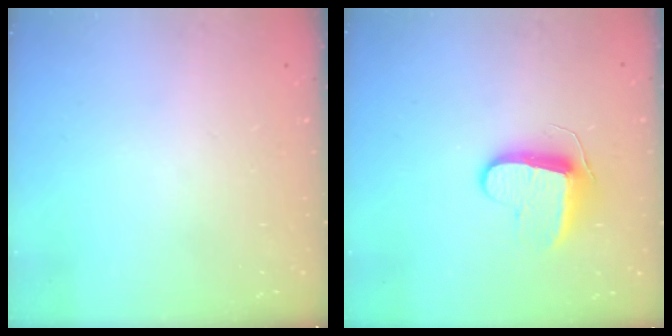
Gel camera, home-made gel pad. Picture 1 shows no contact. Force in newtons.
{"total": 9.4, "press": 9.4, "slide": 0.5}